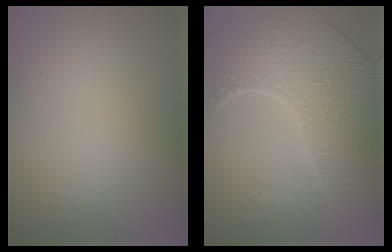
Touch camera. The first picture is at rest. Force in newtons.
{"total": 7.6, "press": 5.5, "slide": 5.2}